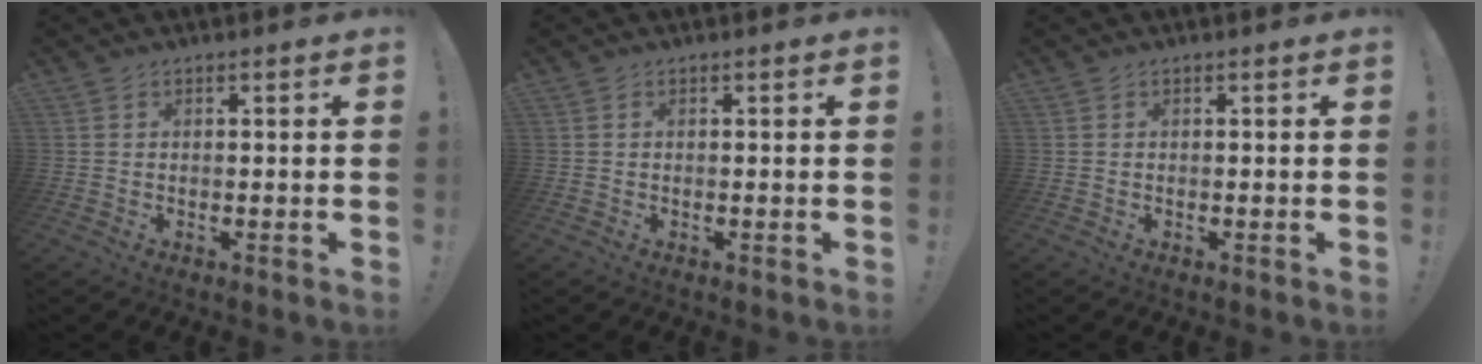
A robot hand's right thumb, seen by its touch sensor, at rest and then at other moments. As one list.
[{"total": 0.0}, {"total": 0.0}]